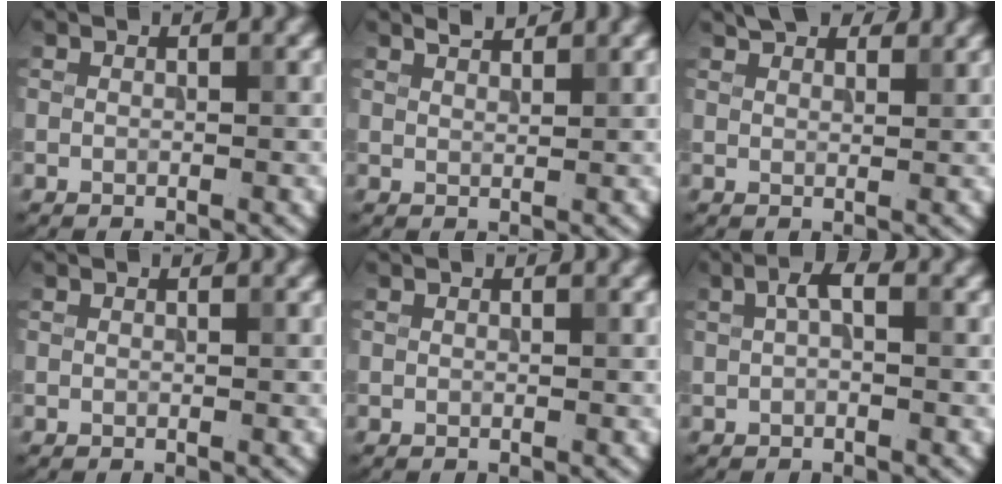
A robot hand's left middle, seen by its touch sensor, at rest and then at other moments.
{"total": 1.4, "force": [1.3, 0.2, 0.5], "torque": [-0.010, -0.001, 0.022]}
{"total": 3.3, "force": [2.9, 1.1, 1.3], "torque": [-0.026, 0.006, 0.044]}
{"total": 0.0}
{"total": 0.0}
{"total": 1.8, "force": [0.3, 0.7, 1.6], "torque": [-0.033, 0.007, 0.003]}